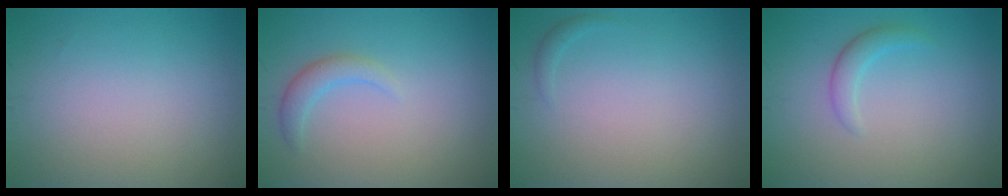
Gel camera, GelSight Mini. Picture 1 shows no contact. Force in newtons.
{"total": 1.9, "press": 1.9, "slide": 0.1}
{"total": 0.6, "press": 0.6, "slide": 0.1}
{"total": 1.7, "press": 1.7, "slide": 0.1}